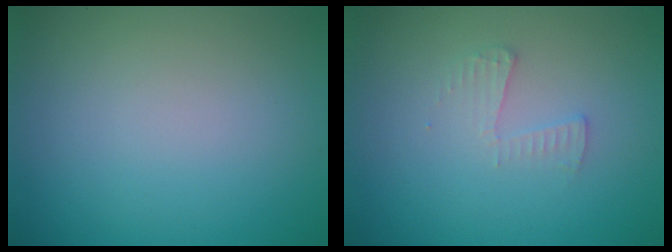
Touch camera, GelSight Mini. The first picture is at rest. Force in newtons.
{"total": 1.4, "press": 1.4, "slide": 0.1}